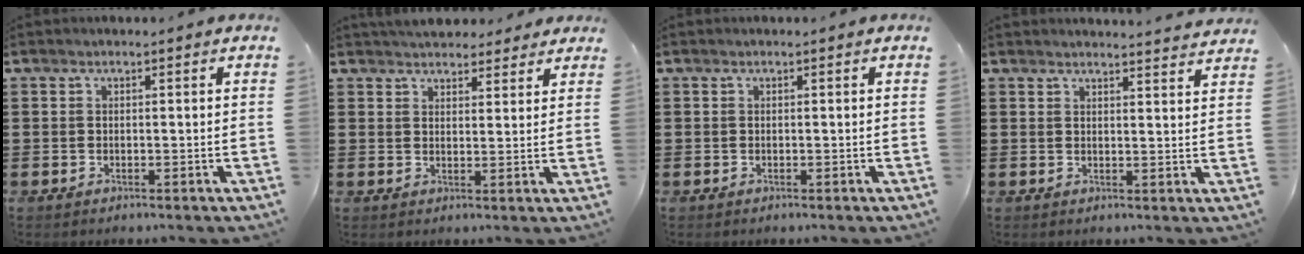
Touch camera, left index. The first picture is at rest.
{"total": 3.8, "force": [3.6, 1.3, 0.4], "torque": [-0.020, -0.007, 0.068]}
{"total": 0.0}
{"total": 2.9, "force": [2.9, -0.5, 0.3], "torque": [-0.005, -0.019, 0.053]}